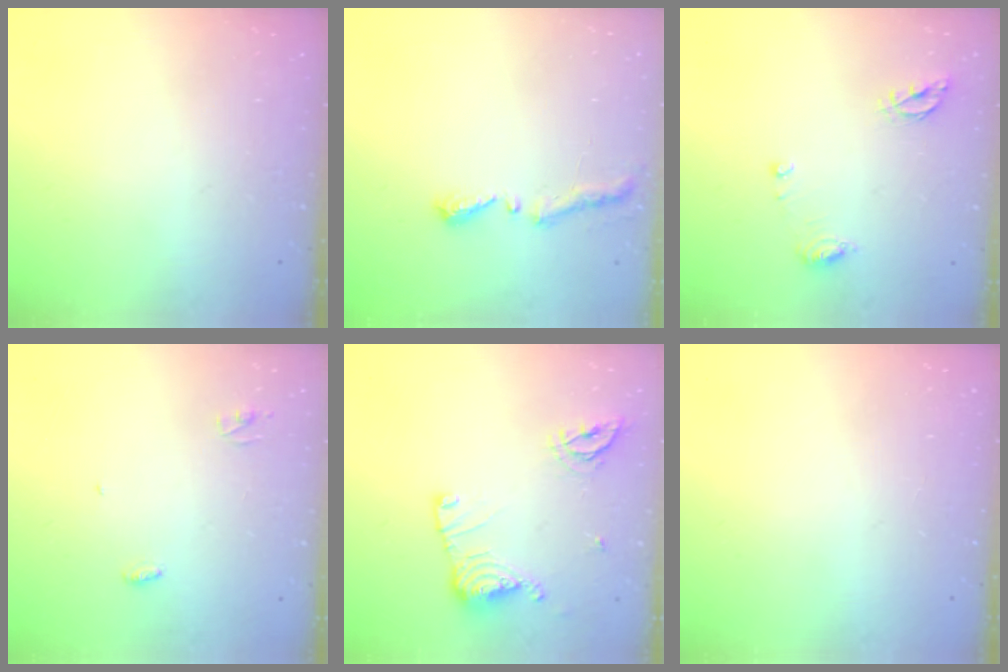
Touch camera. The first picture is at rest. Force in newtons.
{"total": 5.1, "press": 5.0, "slide": 0.6}
{"total": 7.9, "press": 7.8, "slide": 0.9}
{"total": 3.3, "press": 3.2, "slide": 0.3}
{"total": 12.8, "press": 12.8, "slide": 0.5}
{"total": 0.0}